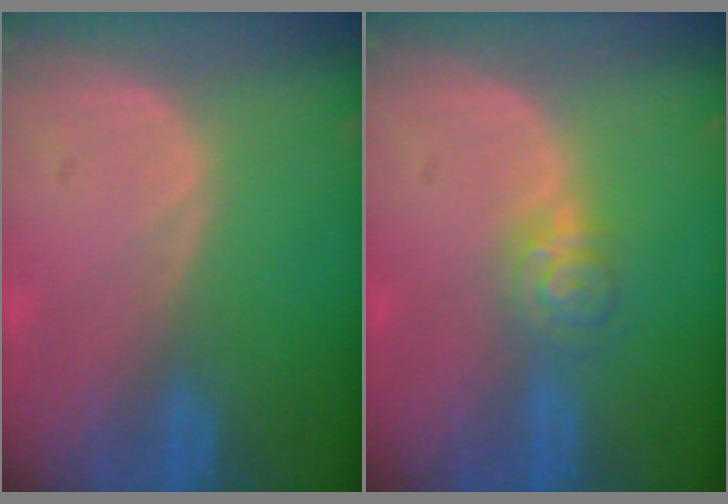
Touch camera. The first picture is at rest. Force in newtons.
{"total": 3.9, "press": 3.6, "slide": 1.3}